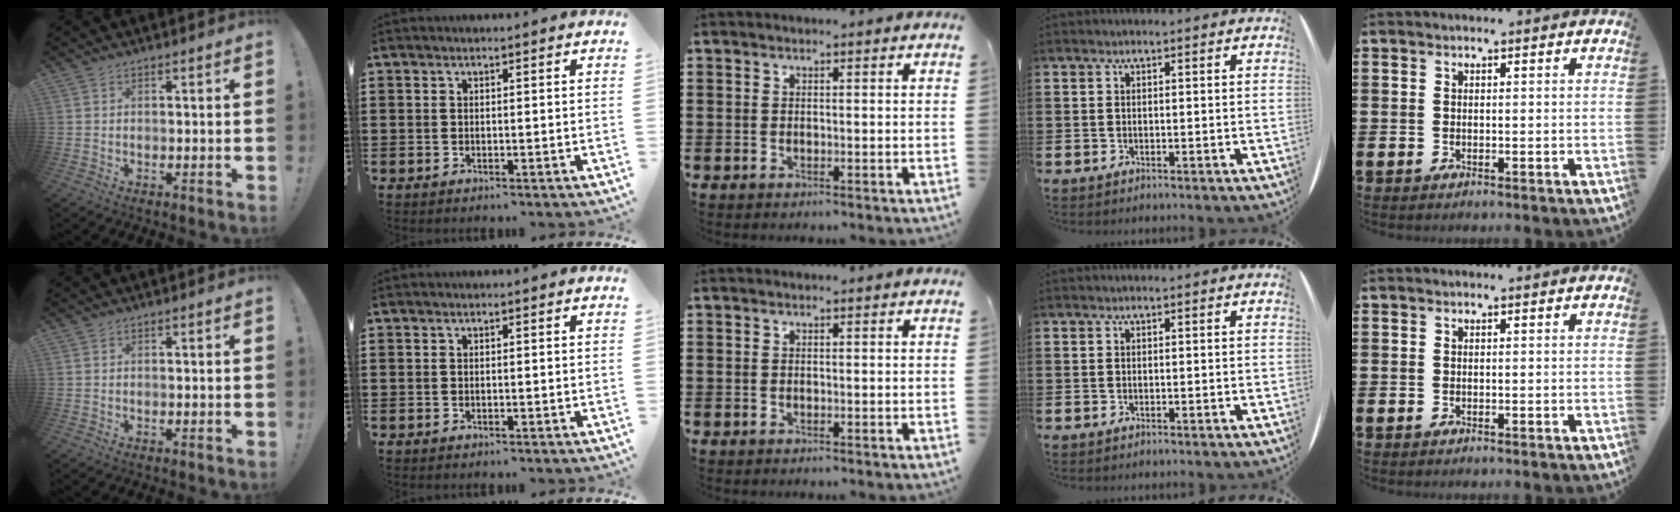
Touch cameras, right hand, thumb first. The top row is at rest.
{}